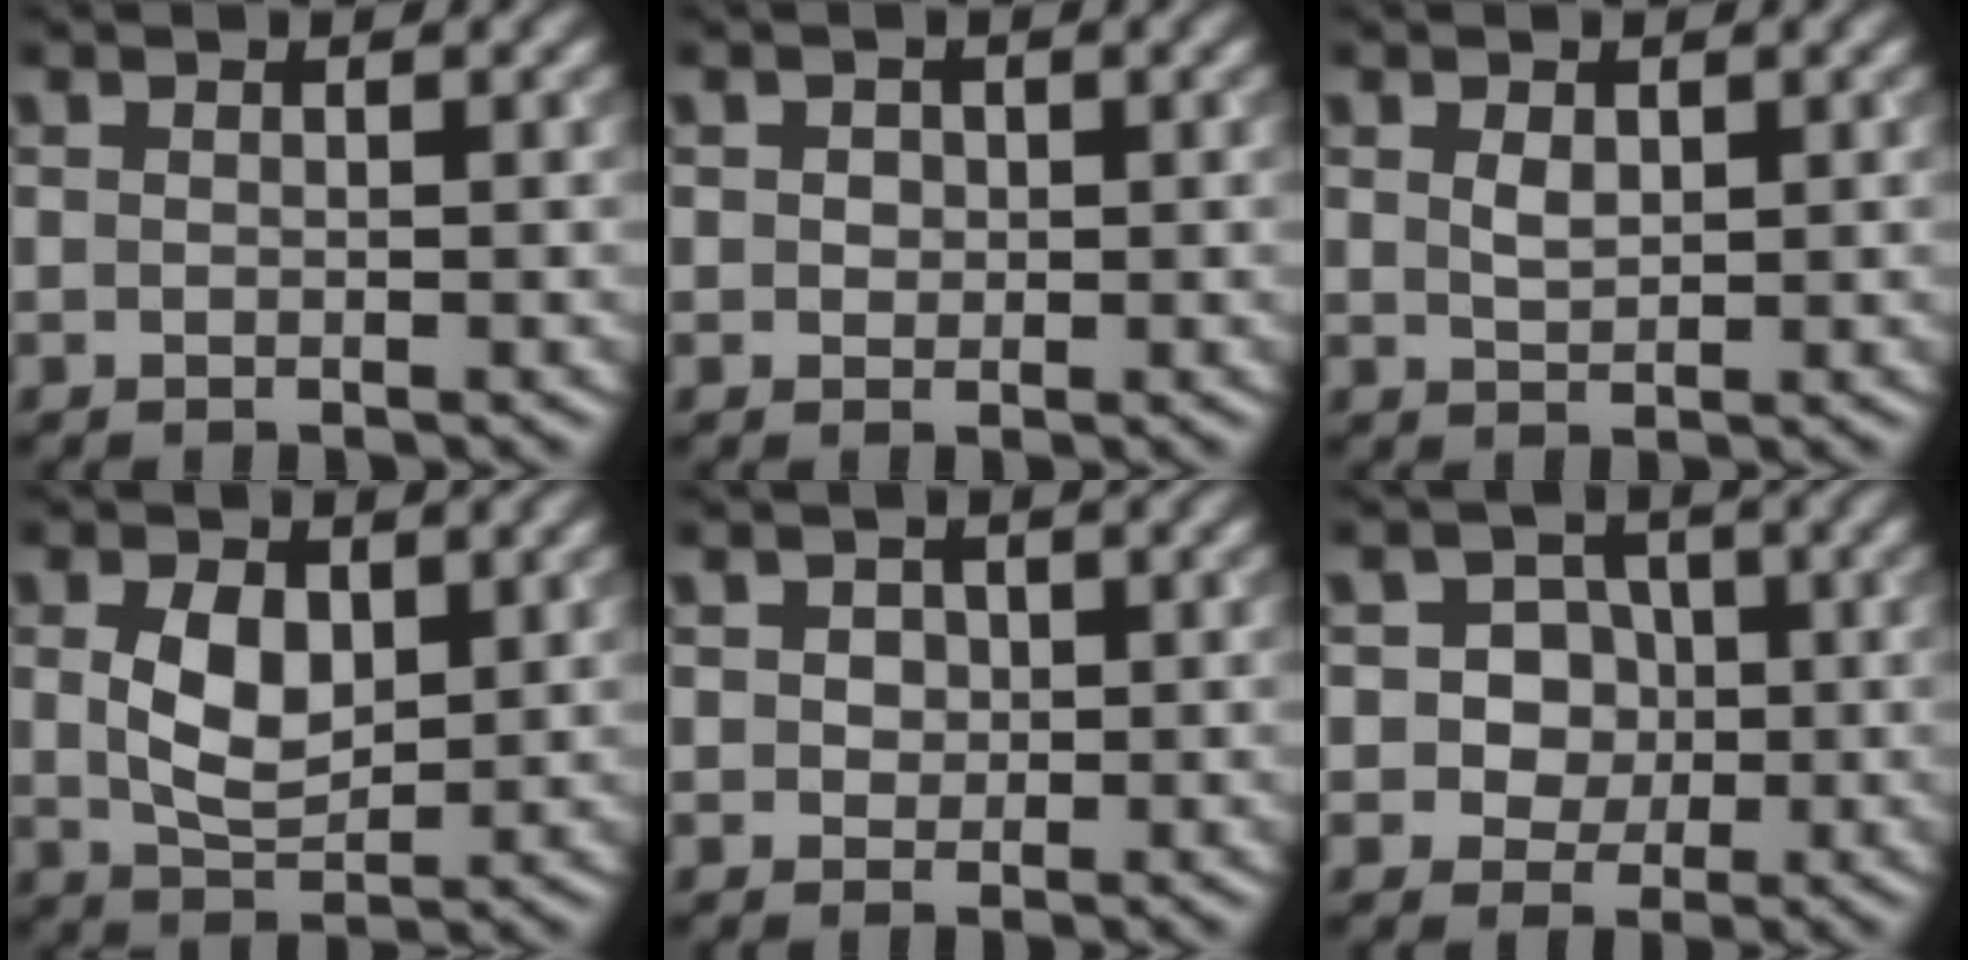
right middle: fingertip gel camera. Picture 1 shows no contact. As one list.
[{"total": 1.0, "force": [0.2, 0.9, 0.4], "torque": [-0.004, 0.000, 0.002]}, {"total": 1.3, "force": [0.6, 0.7, 0.8], "torque": [-0.020, 0.000, 0.015]}, {"total": 4.1, "force": [0.8, 2.6, 3.1], "torque": [-0.071, -0.002, 0.019]}, {"total": 1.5, "force": [0.4, 1.3, 0.7], "torque": [-0.008, 0.006, 0.001]}, {"total": 4.8, "force": [0.3, 4.3, 2.1], "torque": [-0.010, 0.017, -0.010]}]